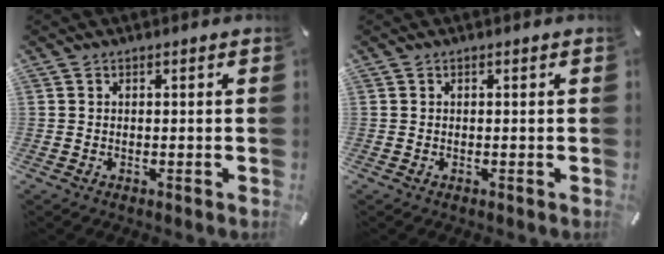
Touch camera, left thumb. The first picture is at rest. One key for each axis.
{"total": 0.0}